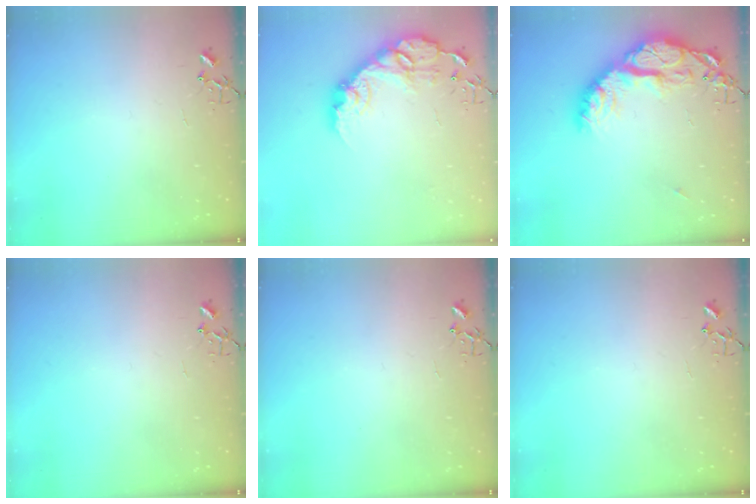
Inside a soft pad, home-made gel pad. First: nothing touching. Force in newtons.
{"total": 15.8, "press": 15.8, "slide": 0.5}
{"total": 20.6, "press": 20.5, "slide": 1.5}
{"total": 0.0}
{"total": 0.0}
{"total": 0.0}